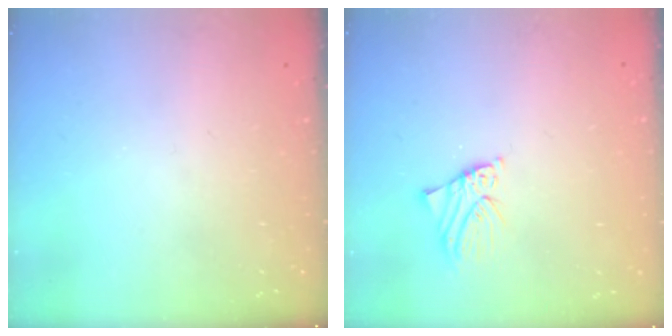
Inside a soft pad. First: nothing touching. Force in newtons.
{"total": 2.4, "press": 2.4, "slide": 0.3}